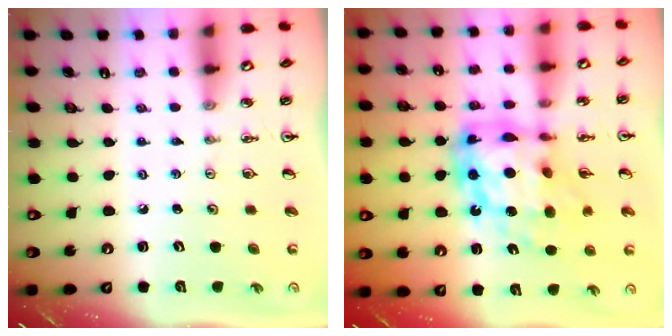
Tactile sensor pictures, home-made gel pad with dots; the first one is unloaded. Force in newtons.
{"total": 19.0, "press": 18.9, "slide": 1.8}